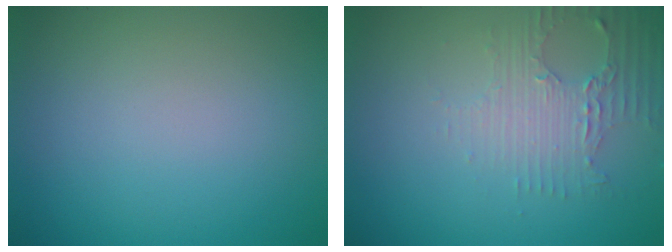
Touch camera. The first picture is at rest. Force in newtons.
{"total": 3.0, "press": 2.5, "slide": 1.7}